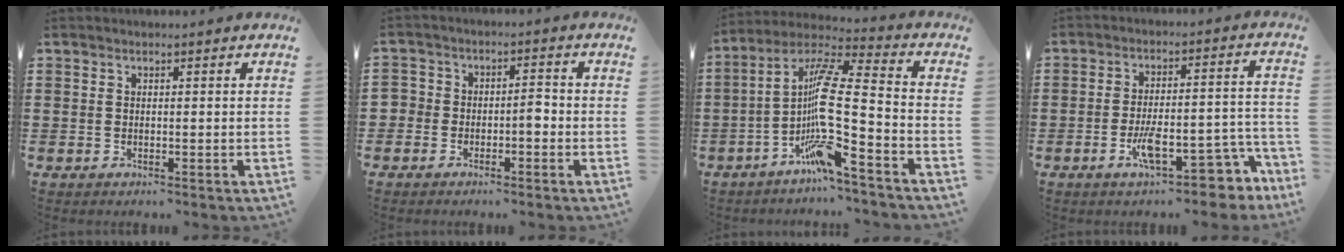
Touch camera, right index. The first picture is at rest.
{"total": 2.9, "force": [-1.7, 2.0, 1.3], "torque": [-0.033, 0.008, -0.038]}
{"total": 11.4, "force": [-5.5, 0.0, 9.9], "torque": [-0.225, -0.035, -0.125]}
{"total": 8.7, "force": [-4.6, 2.4, 7.0], "torque": [-0.117, -0.001, -0.081]}